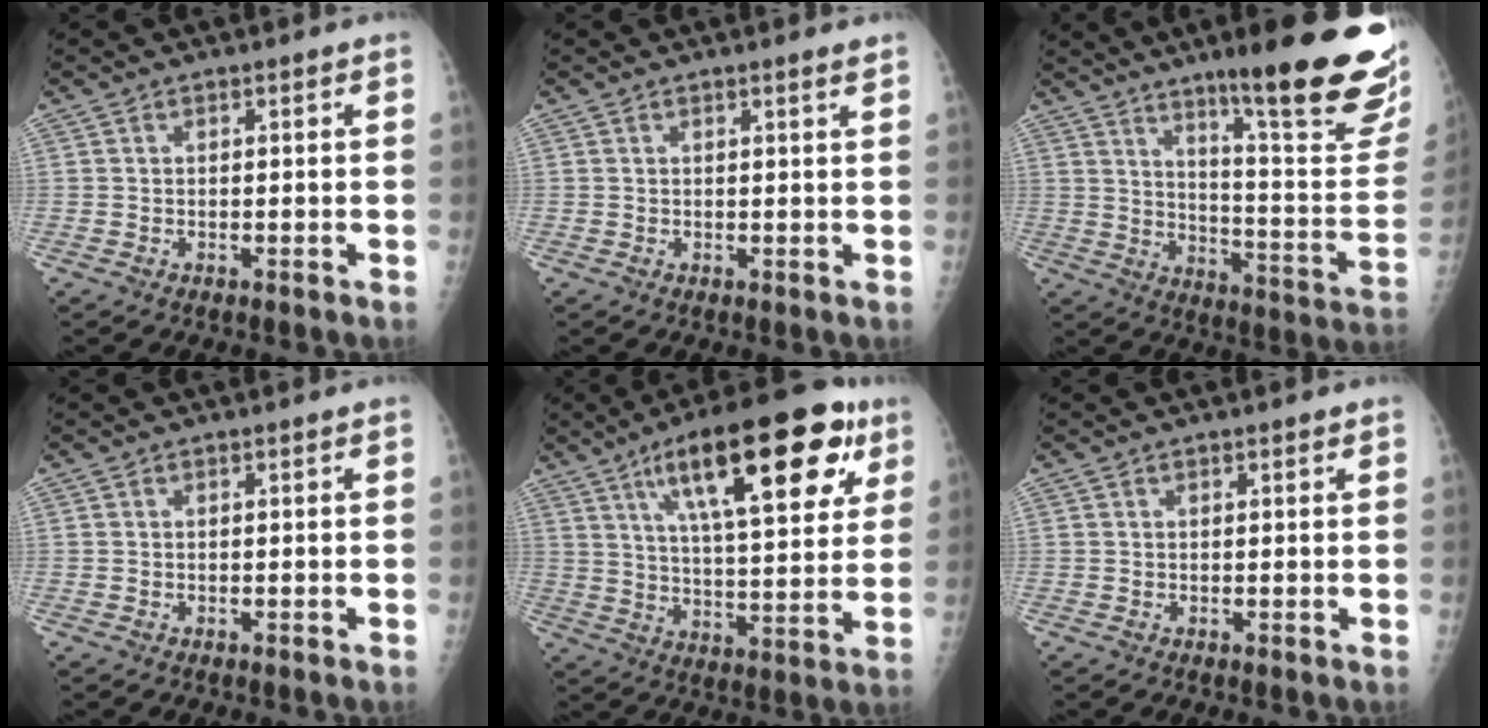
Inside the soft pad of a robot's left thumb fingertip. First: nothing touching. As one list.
[{"total": 1.3, "force": [1.0, -0.2, 0.8], "torque": [-0.009, -0.004, 0.014]}, {"total": 26.0, "force": [16.1, 4.0, 20.0], "torque": [-0.239, -0.080, 0.231]}, {"total": 0.0}, {"total": 24.4, "force": [11.8, 8.1, 19.8], "torque": [-0.267, -0.018, 0.179]}, {"total": 0.6, "force": [0.4, 0.2, 0.3], "torque": [-0.004, -0.001, 0.004]}]